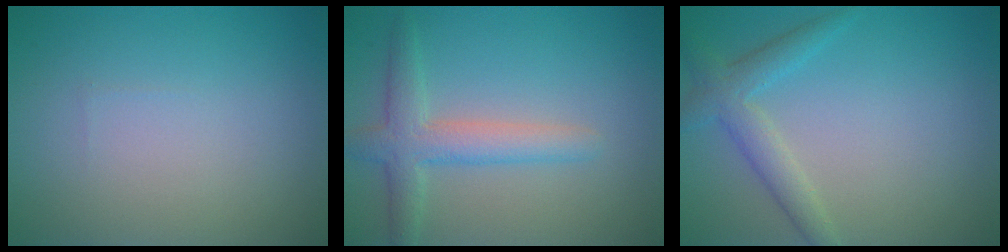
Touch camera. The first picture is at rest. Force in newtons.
{"total": 3.7, "press": 3.7, "slide": 0.3}
{"total": 3.0, "press": 3.0, "slide": 0.3}